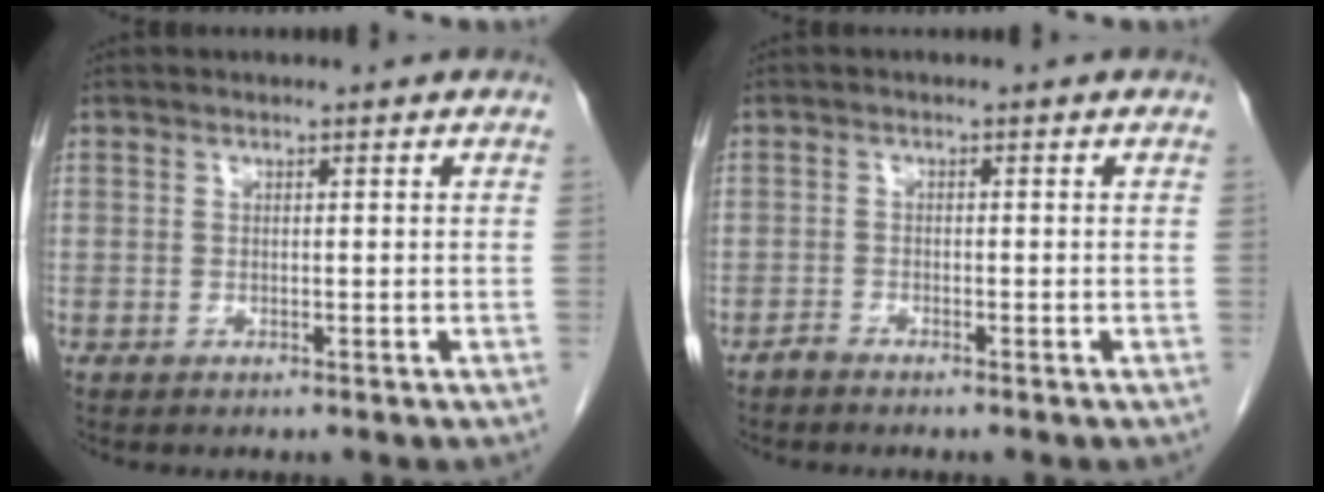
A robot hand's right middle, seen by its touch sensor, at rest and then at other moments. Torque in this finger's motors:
{"motor_torque": [-0.12, 0.14, 0.00, 0.00]}